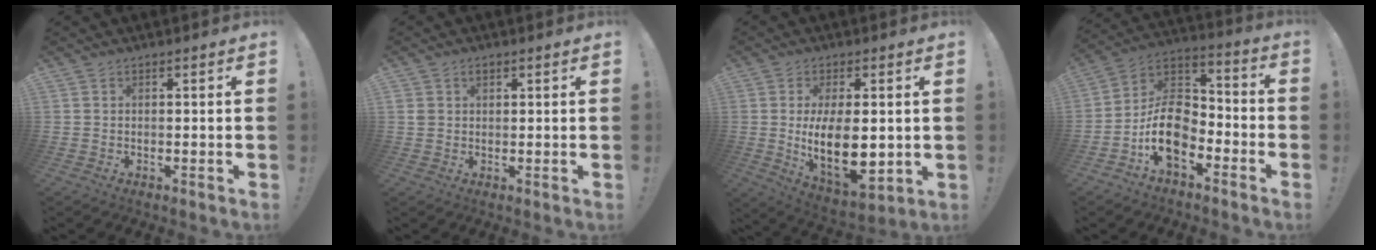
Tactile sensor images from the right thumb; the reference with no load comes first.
{"total": 2.1, "force": [0.9, 1.6, 1.1], "torque": [-0.016, 0.000, 0.016]}
{"total": 16.3, "force": [0.1, 7.5, 14.4], "torque": [-0.250, -0.018, 0.012]}
{"total": 14.1, "force": [-6.2, 9.4, 8.6], "torque": [-0.156, 0.031, -0.105]}